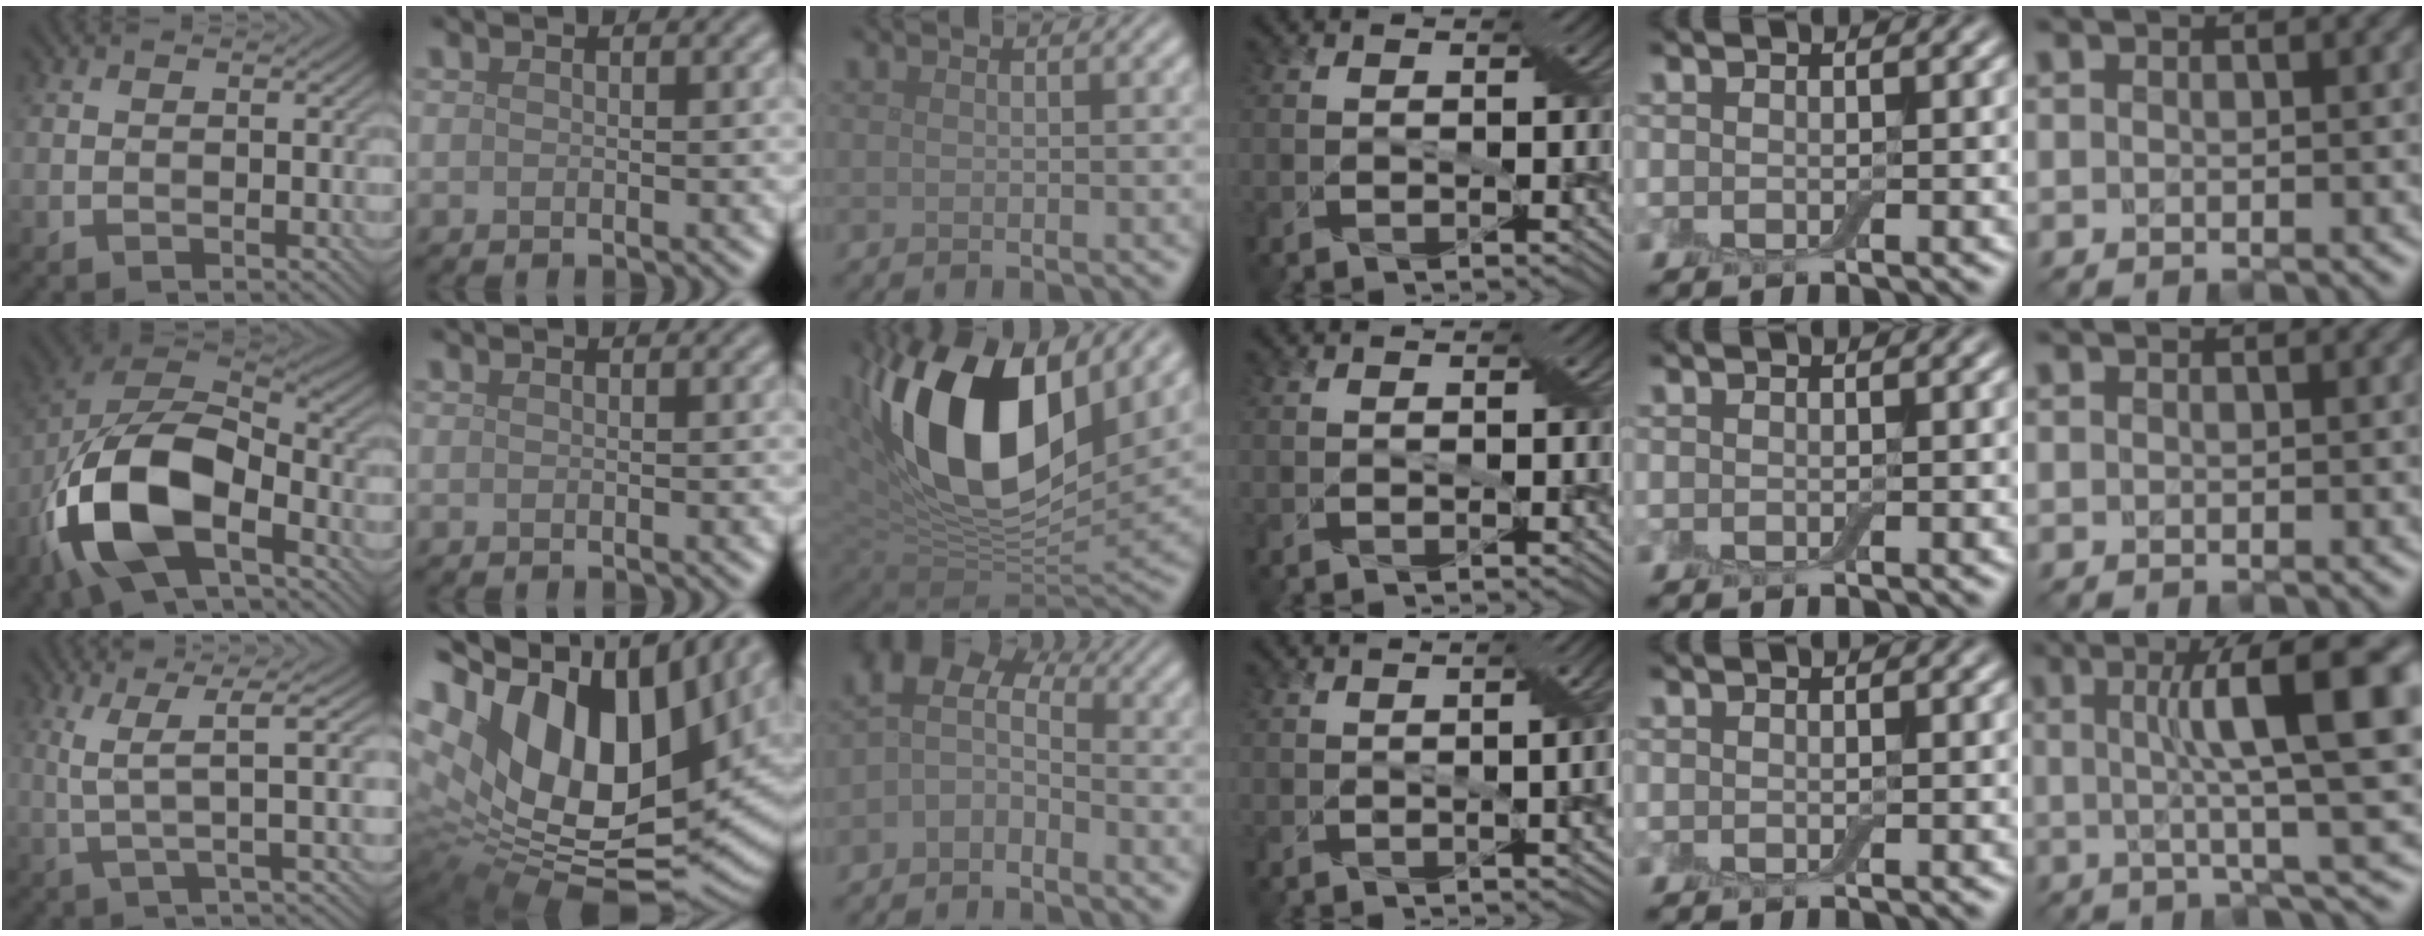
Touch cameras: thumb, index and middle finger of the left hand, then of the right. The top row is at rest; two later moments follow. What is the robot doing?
{"motion": "cut", "object": "cling film"}